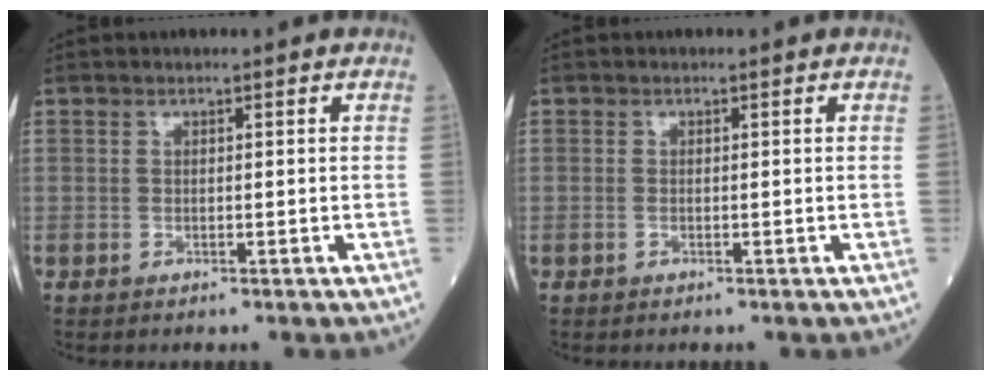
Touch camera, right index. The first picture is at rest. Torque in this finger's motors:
{"motor_torque": [-0.12, 0.17, -0.11, -0.01]}